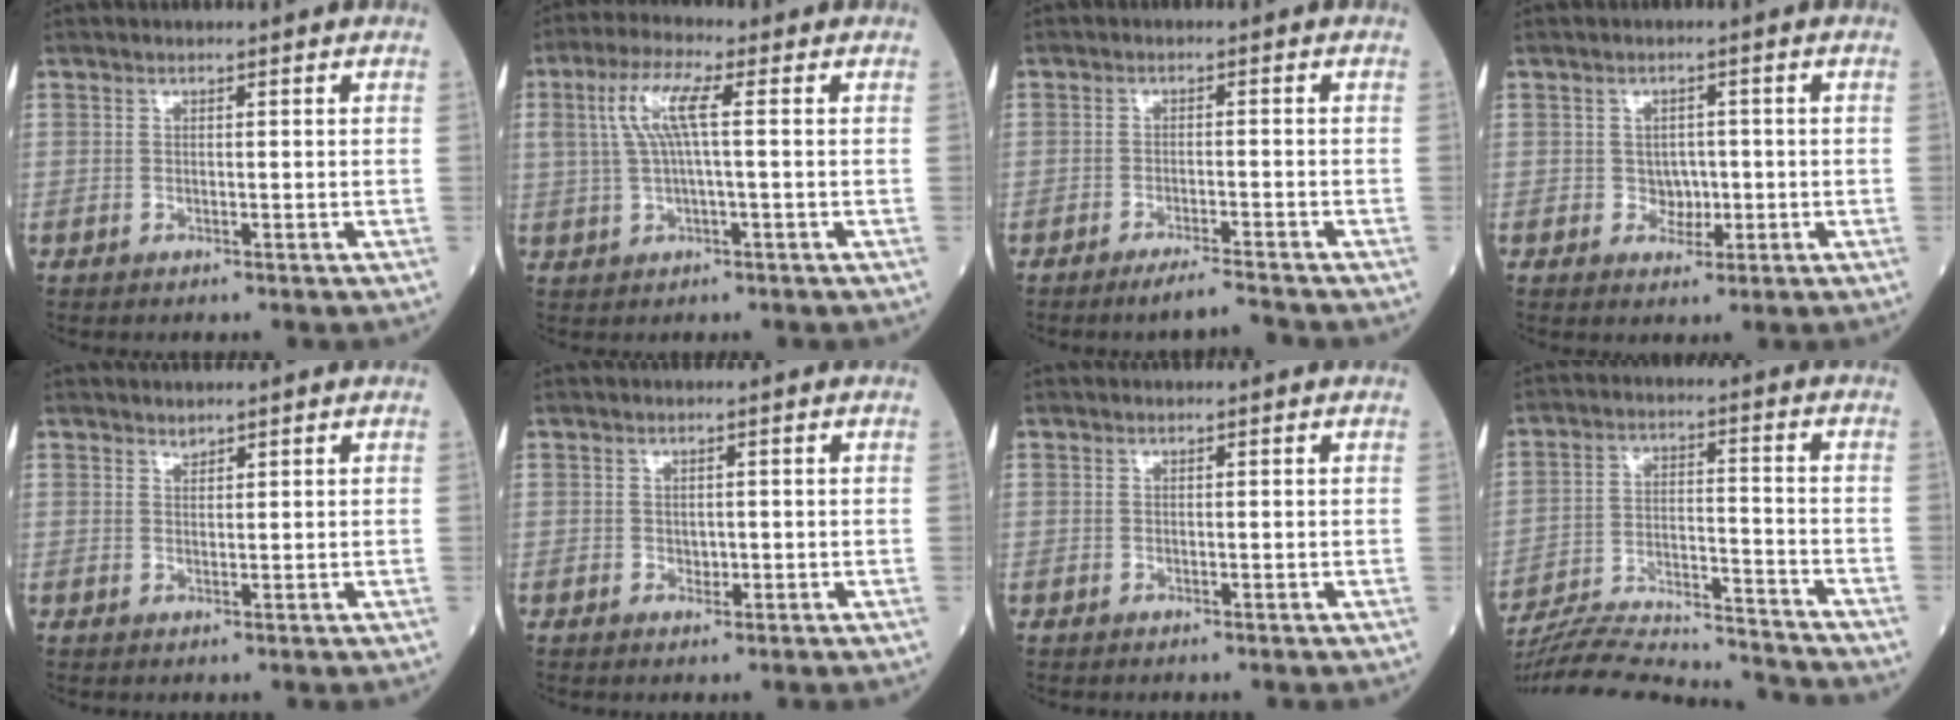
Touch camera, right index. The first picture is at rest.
{"total": 6.7, "force": [1.4, 0.9, 6.5], "torque": [-0.142, 0.019, 0.028]}
{"total": 3.6, "force": [-3.3, -0.7, 1.4], "torque": [-0.024, -0.012, -0.059]}
{"total": 2.5, "force": [-0.4, 2.1, 1.3], "torque": [-0.011, 0.005, -0.004]}
{"total": 0.8, "force": [0.8, 0.2, 0.1], "torque": [-0.004, -0.005, 0.014]}
{"total": 1.0, "force": [-0.2, 0.8, 0.6], "torque": [-0.008, 0.001, -0.002]}
{"total": 0.0}
{"total": 19.9, "force": [-19.2, 1.2, 5.2], "torque": [-0.119, -0.003, -0.297]}